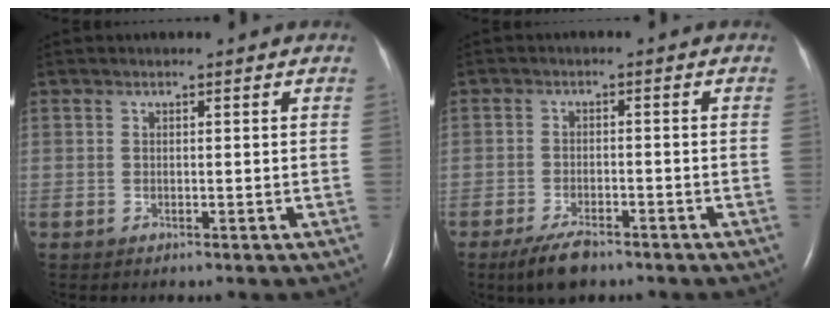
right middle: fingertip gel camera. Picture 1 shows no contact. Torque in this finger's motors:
{"motor_torque": [0.66, -0.61, 0.15, 0.03]}